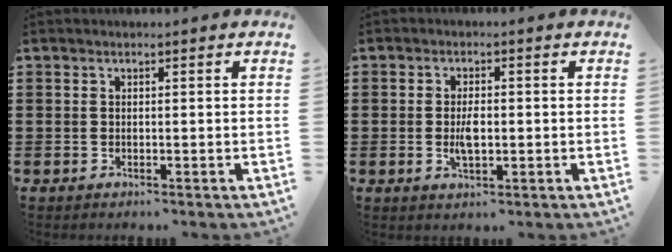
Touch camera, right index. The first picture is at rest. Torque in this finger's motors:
{"motor_torque": [2.14, 0.00, 0.39, 0.10]}